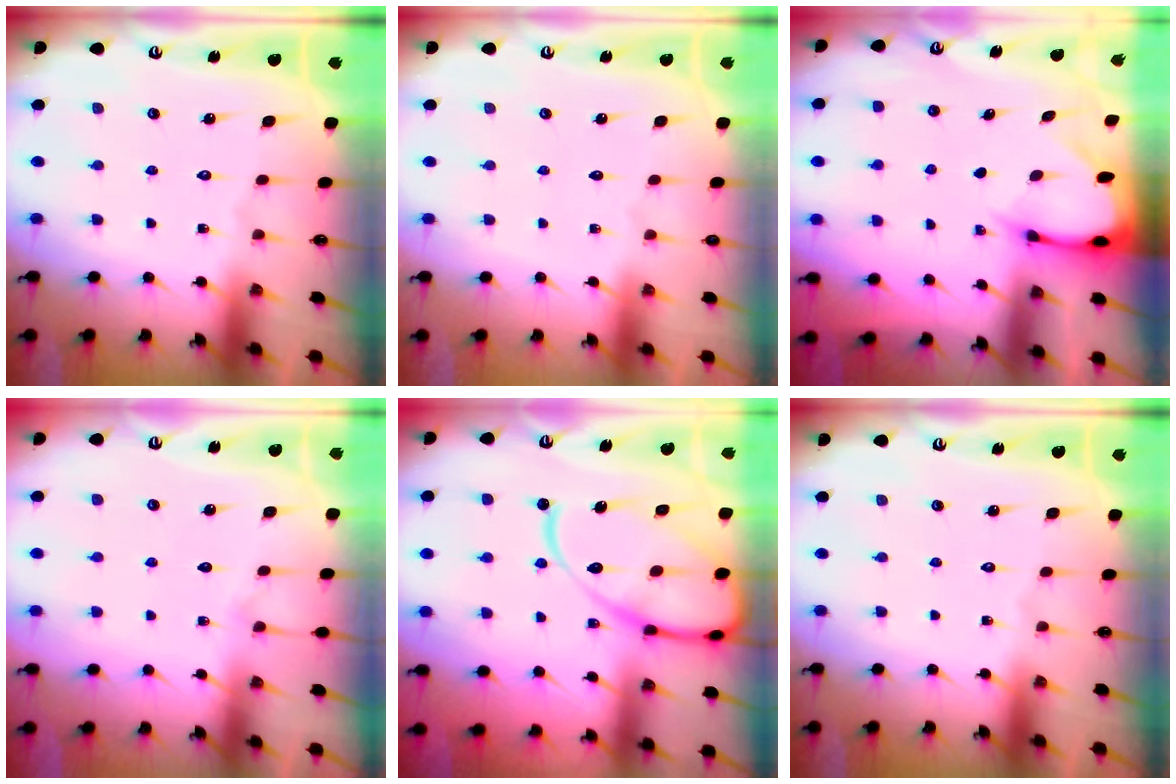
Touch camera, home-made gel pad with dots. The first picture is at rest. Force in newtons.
{"total": 0.0}
{"total": 2.9, "press": 2.9, "slide": 0.4}
{"total": 5.7, "press": 5.7, "slide": 0.6}
{"total": 16.8, "press": 16.7, "slide": 1.7}
{"total": 0.0}